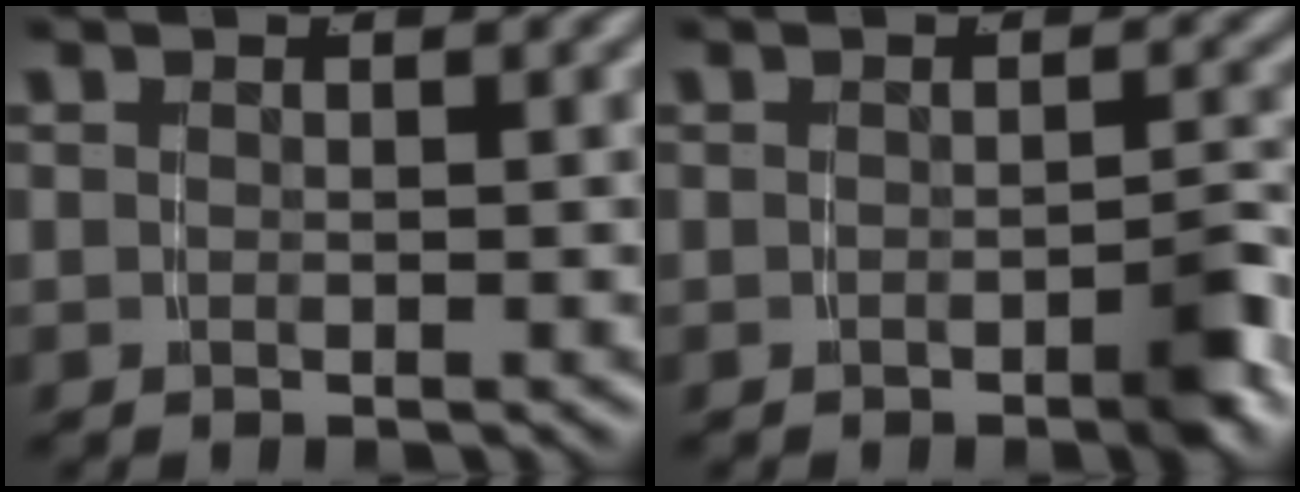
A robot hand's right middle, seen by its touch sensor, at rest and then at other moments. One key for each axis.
{"total": 1.9, "fx": -1.2, "fy": 0.2, "fz": 1.4, "tx": -0.021, "ty": 0.000, "tz": -0.024}